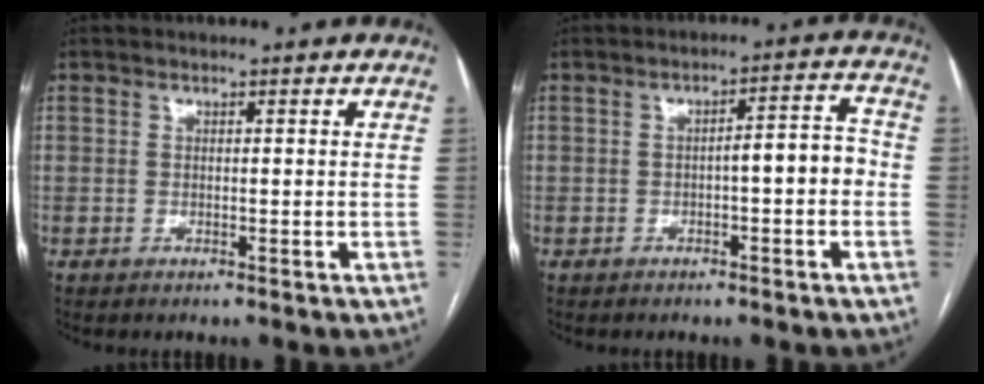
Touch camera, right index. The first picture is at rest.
{"total": 5.0, "force": [-1.1, 1.1, 4.8], "torque": [-0.064, 0.026, -0.015]}